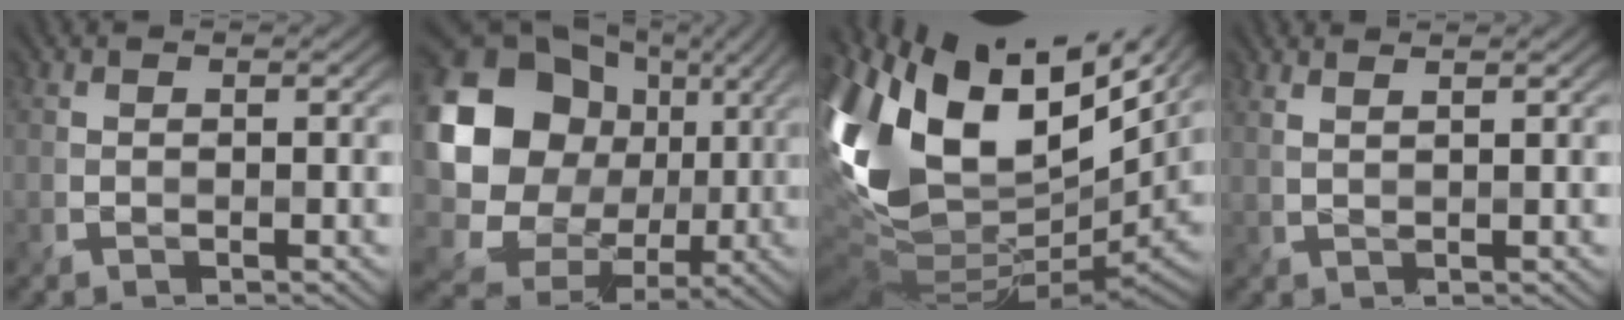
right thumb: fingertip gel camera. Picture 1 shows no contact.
{"total": 17.6, "force": [3.1, 14.8, 9.1], "torque": [-0.232, -0.003, 0.059]}
{"total": 18.2, "force": [5.5, 9.2, 14.8], "torque": [-0.322, -0.012, 0.117]}
{"total": 2.4, "force": [1.8, 0.7, 1.4], "torque": [-0.014, 0.000, 0.020]}